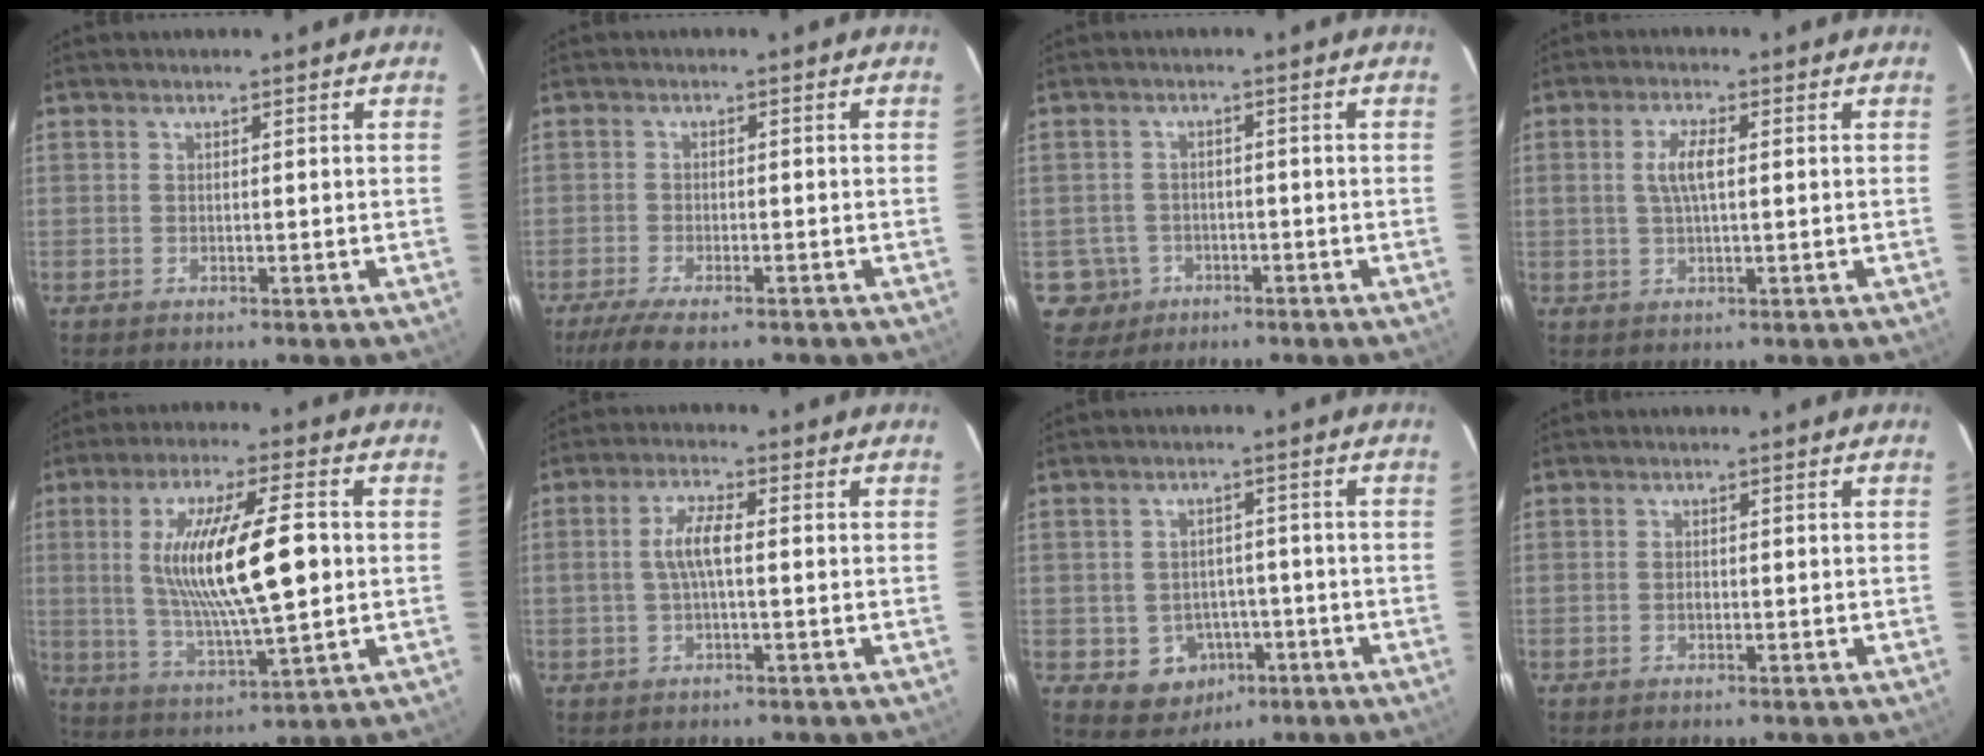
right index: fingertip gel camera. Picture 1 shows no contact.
{"total": 8.1, "force": [-6.2, 2.3, 4.7], "torque": [-0.114, -0.025, -0.110]}
{"total": 5.3, "force": [-1.9, 4.9, 0.2], "torque": [-0.015, 0.018, -0.025]}
{"total": 4.6, "force": [0.6, 1.5, 4.3], "torque": [-0.083, 0.005, 0.015]}
{"total": 17.1, "force": [1.4, 3.5, 16.7], "torque": [-0.305, -0.006, 0.036]}
{"total": 5.0, "force": [-0.1, 1.3, 4.8], "torque": [-0.093, 0.009, -0.001]}
{"total": 7.0, "force": [-2.7, 6.3, 1.5], "torque": [-0.043, 0.021, -0.014]}
{"total": 0.8, "force": [-0.3, 0.6, 0.5], "torque": [-0.009, 0.003, -0.006]}